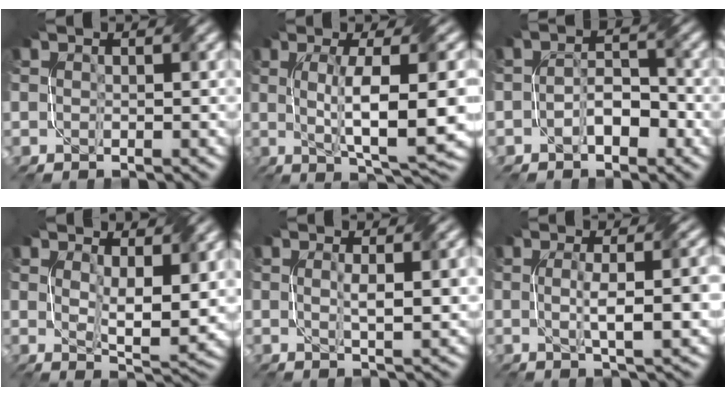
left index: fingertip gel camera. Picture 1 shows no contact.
{"total": 9.0, "force": [0.0, 1.9, 8.8], "torque": [-0.138, 0.002, 0.005]}
{"total": 2.9, "force": [-1.3, 1.6, 2.1], "torque": [-0.035, 0.008, -0.022]}
{"total": 5.6, "force": [1.7, 1.9, 4.9], "torque": [-0.090, -0.012, 0.034]}
{"total": 3.1, "force": [0.4, 0.5, 3.0], "torque": [-0.051, 0.000, 0.009]}
{"total": 5.6, "force": [-0.2, 1.4, 5.5], "torque": [-0.077, 0.005, -0.003]}